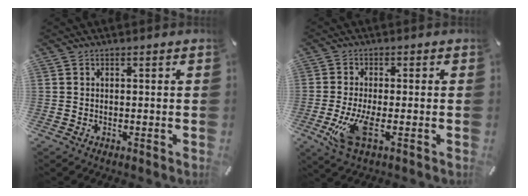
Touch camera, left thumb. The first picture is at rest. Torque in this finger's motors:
{"motor_torque": [2.05, 2.75, 1.00, -0.75, 0.33]}